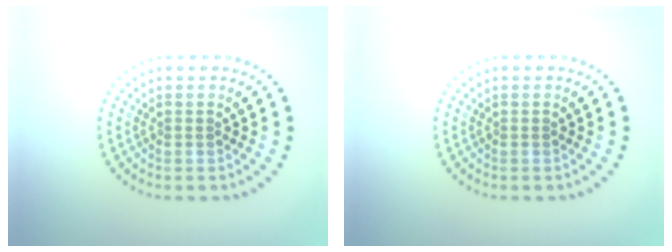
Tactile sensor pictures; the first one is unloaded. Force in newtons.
{"total": 0.0}